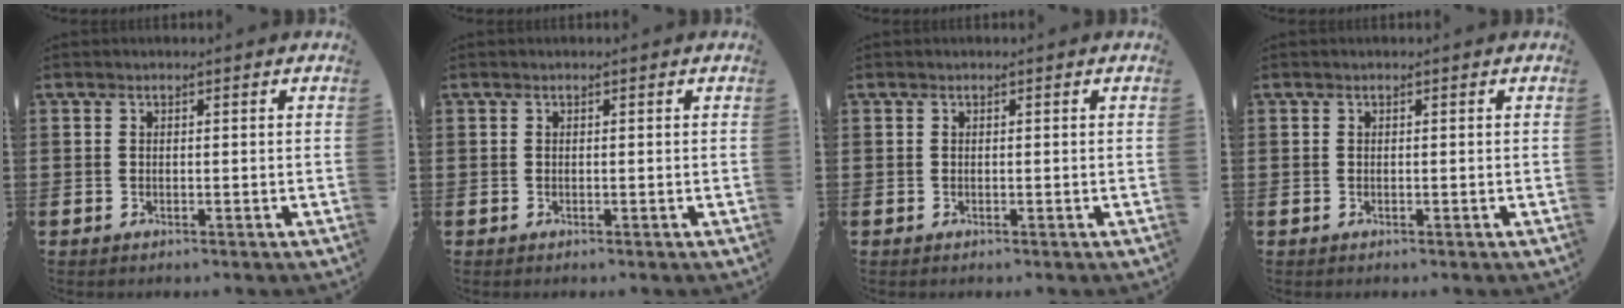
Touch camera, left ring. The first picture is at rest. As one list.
[{"total": 0.0}, {"total": 0.0}, {"total": 0.0}]